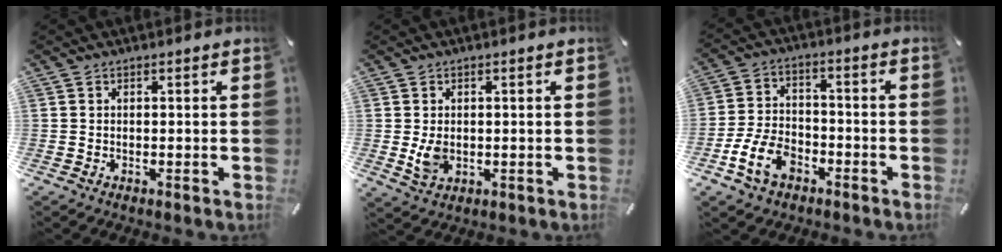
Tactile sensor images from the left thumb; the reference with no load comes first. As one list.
[{"total": 4.5, "force": [-0.2, 3.0, 3.2], "torque": [-0.063, -0.008, -0.009]}, {"total": 10.2, "force": [-4.9, 7.1, 5.6], "torque": [-0.123, 0.026, -0.089]}]